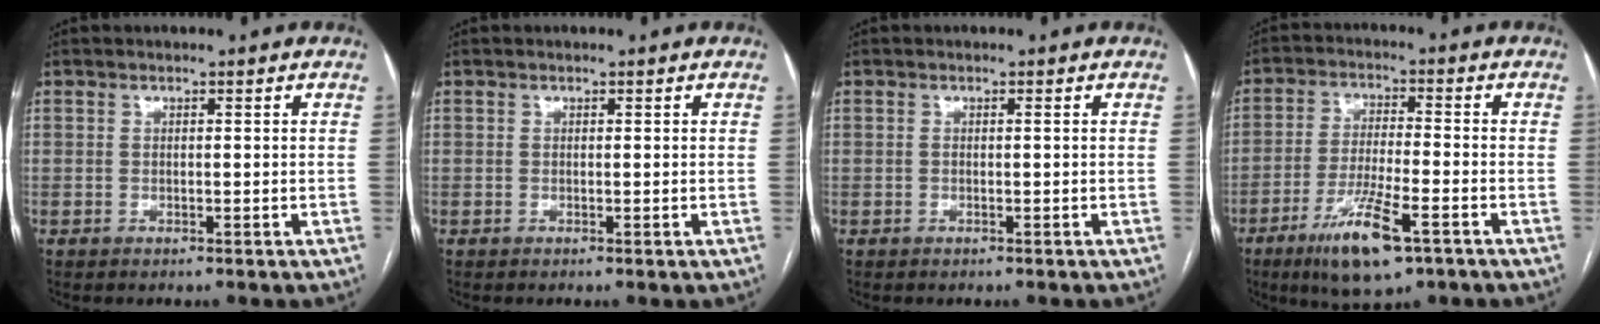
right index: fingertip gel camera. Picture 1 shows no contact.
{"total": 0.0}
{"total": 0.0}
{"total": 7.2, "force": [-4.2, 1.2, 5.8], "torque": [-0.110, -0.017, -0.068]}